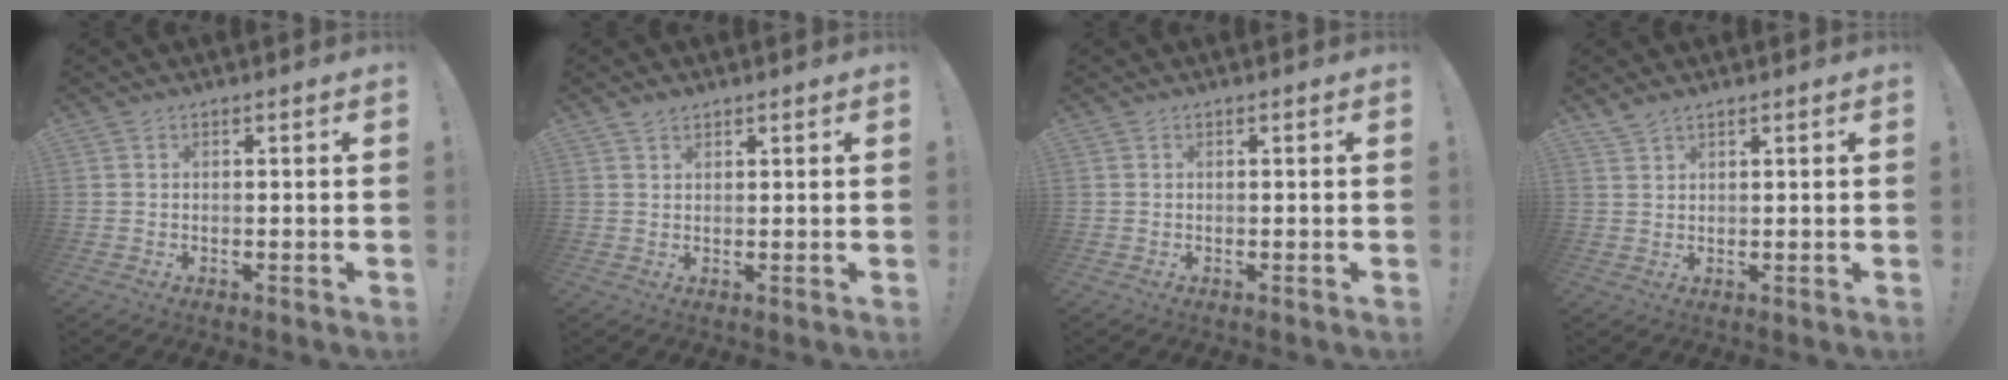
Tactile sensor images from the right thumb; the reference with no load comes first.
{"total": 1.9, "force": [1.5, 0.9, 0.7], "torque": [-0.008, -0.007, 0.028]}
{"total": 0.0}
{"total": 2.6, "force": [2.3, 0.8, 0.9], "torque": [-0.015, -0.015, 0.042]}